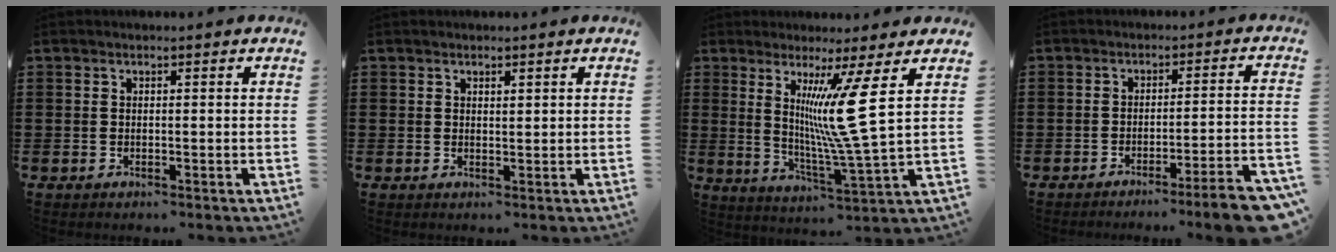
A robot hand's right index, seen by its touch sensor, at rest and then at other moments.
{"total": 0.9, "force": [0.7, 0.4, 0.4], "torque": [-0.007, 0.003, 0.013]}
{"total": 11.7, "force": [3.4, -1.0, 11.1], "torque": [-0.213, -0.017, 0.049]}
{"total": 5.9, "force": [-4.6, -0.5, 3.6], "torque": [-0.056, -0.013, -0.087]}